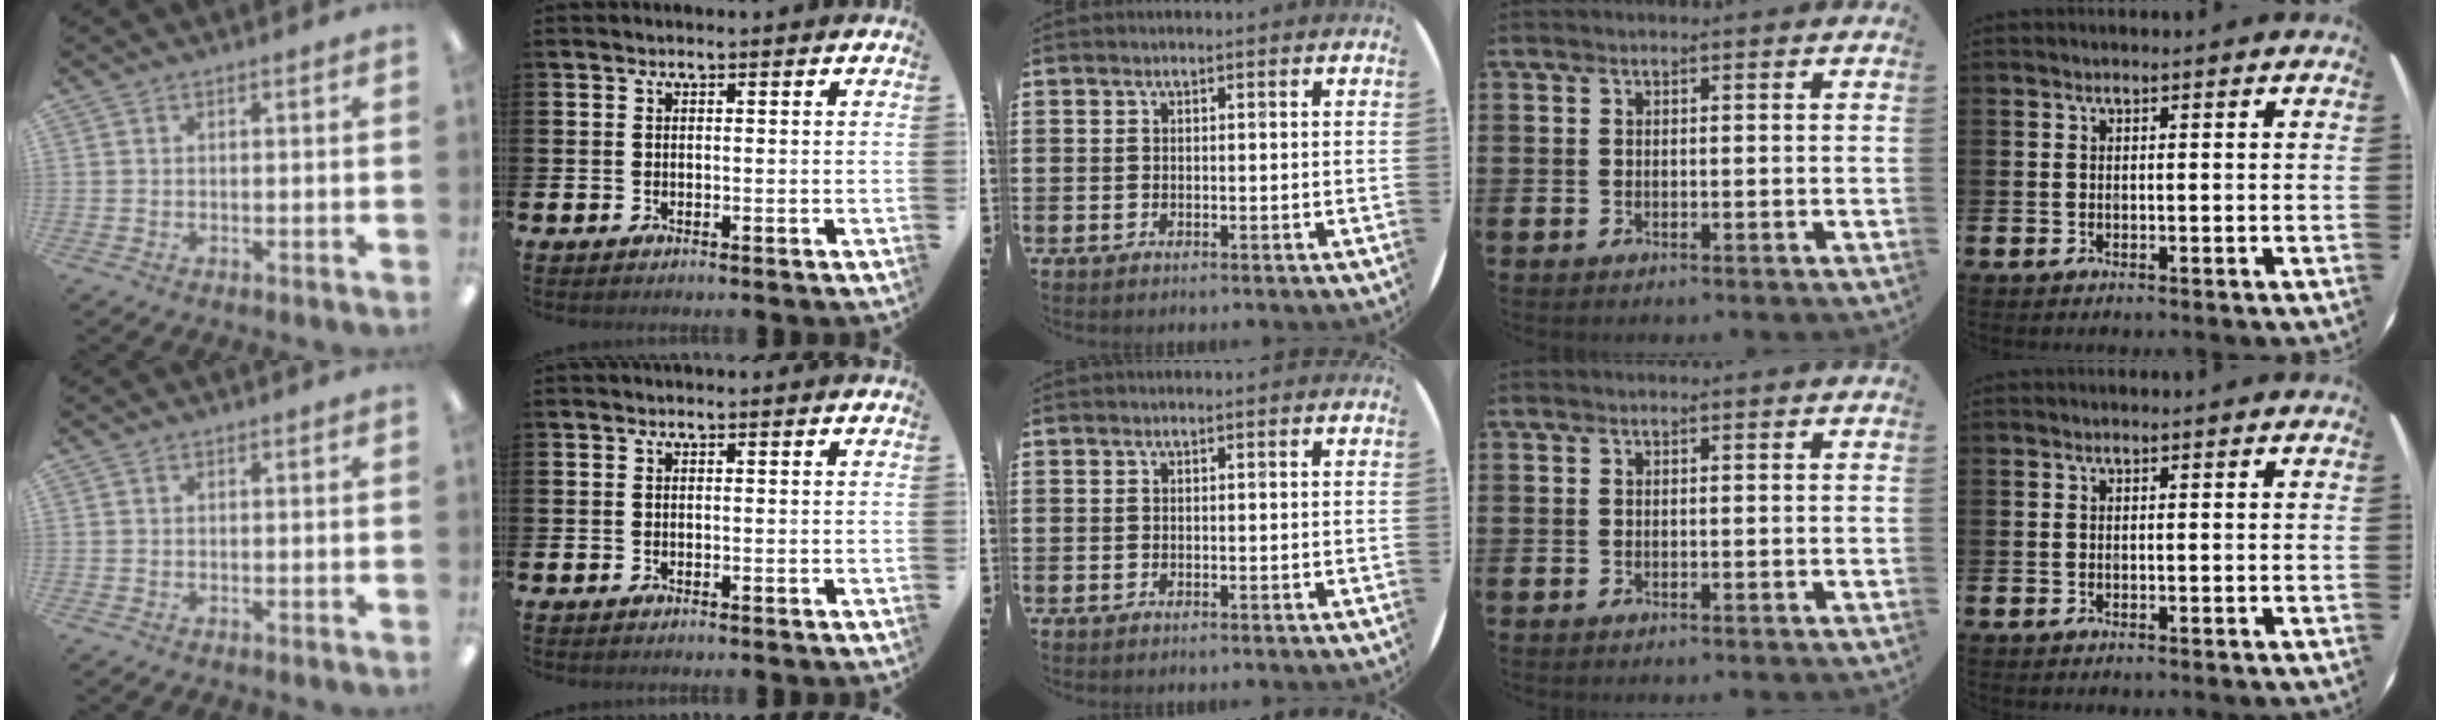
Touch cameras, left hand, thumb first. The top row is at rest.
{}